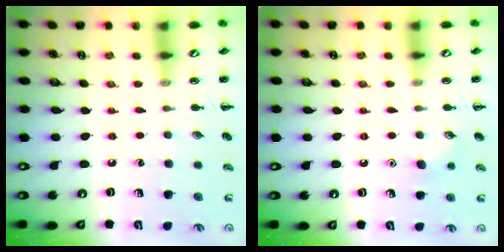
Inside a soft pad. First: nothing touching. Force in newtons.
{"total": 4.8, "press": 4.6, "slide": 1.3}